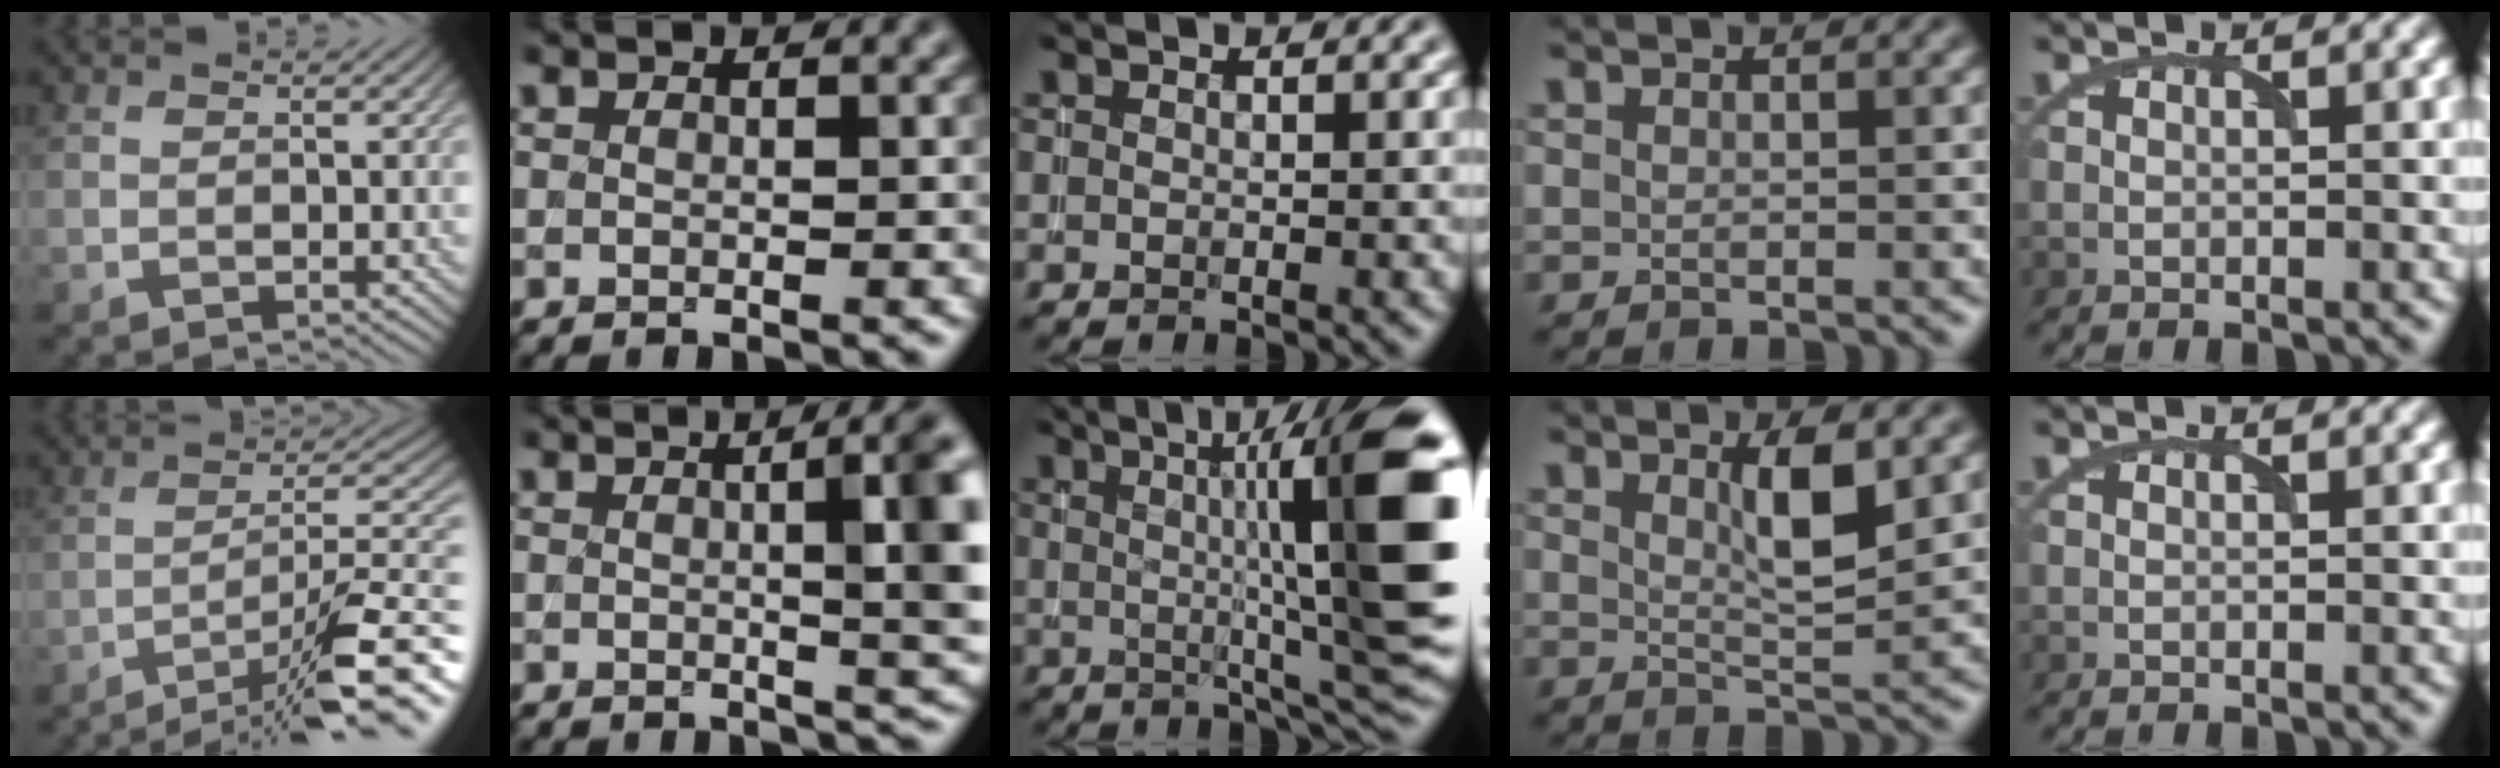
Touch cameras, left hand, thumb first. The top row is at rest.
{"thumb": {"total": 14.9, "force": [-9.4, 3.3, 11.2], "torque": [-0.161, 0.010, -0.144]}, "index": {"total": 9.2, "force": [0.9, 2.7, 8.8], "torque": [-0.073, 0.015, 0.004]}, "middle": {"total": 13.6, "force": [2.1, 2.7, 13.2], "torque": [-0.158, 0.001, 0.029]}, "ring": {"total": 3.6, "force": [1.5, 0.8, 3.2], "torque": [-0.052, -0.007, 0.026]}}